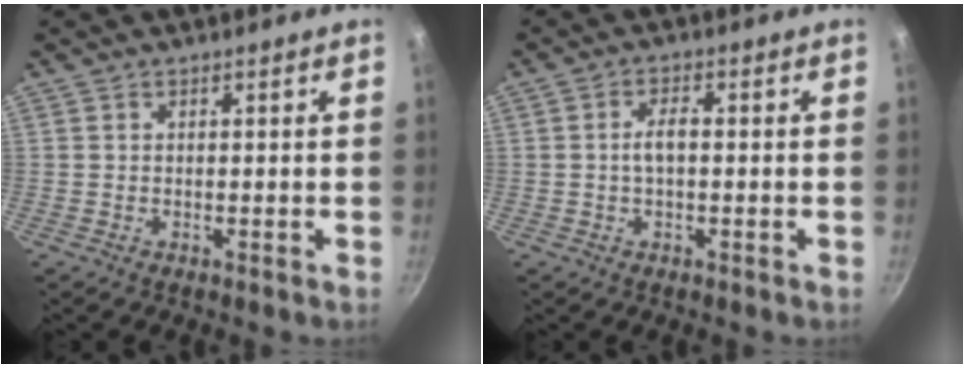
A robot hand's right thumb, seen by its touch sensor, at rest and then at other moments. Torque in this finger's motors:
{"motor_torque": [0.03, 0.67, 0.46, 0.25, 0.03]}